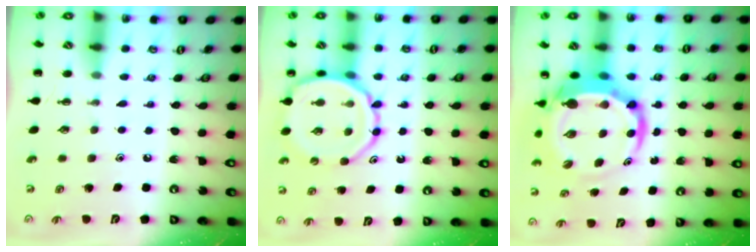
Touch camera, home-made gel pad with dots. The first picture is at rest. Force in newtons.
{"total": 10.3, "press": 10.0, "slide": 2.7}
{"total": 9.5, "press": 9.1, "slide": 2.6}